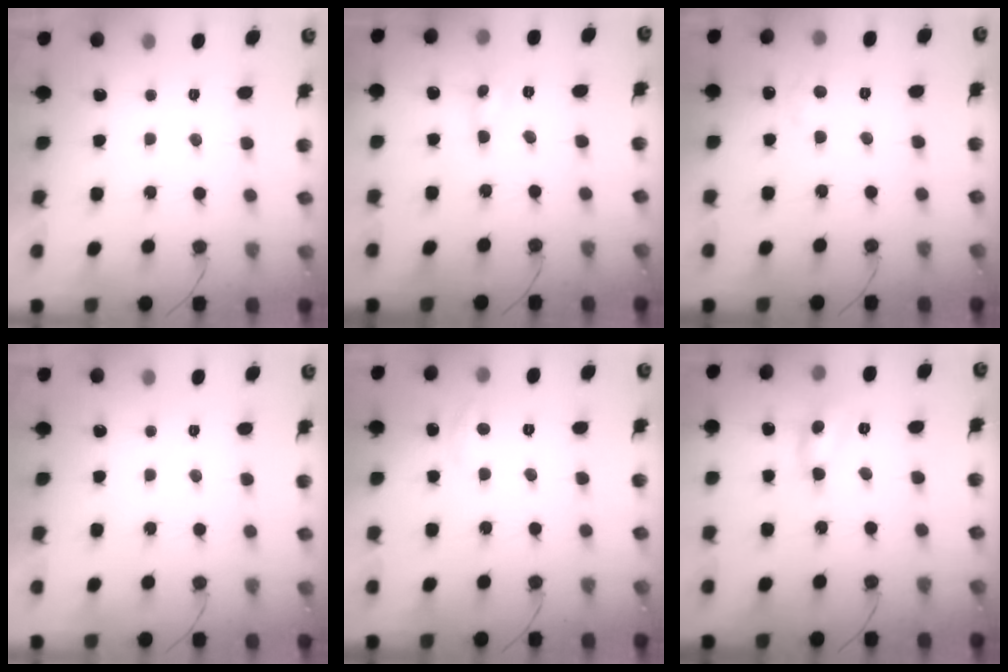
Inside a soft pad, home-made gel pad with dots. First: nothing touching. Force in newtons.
{"total": 0.0}
{"total": 5.7, "press": 5.6, "slide": 0.8}
{"total": 0.0}
{"total": 2.7, "press": 2.7, "slide": 0.3}
{"total": 7.2, "press": 7.1, "slide": 0.5}